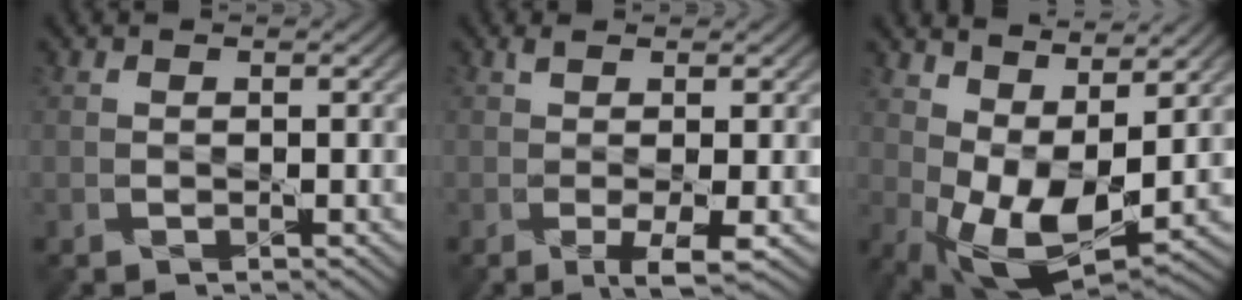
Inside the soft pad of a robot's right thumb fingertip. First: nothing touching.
{"total": 2.9, "force": [0.0, 0.2, 2.9], "torque": [-0.061, 0.000, 0.001]}
{"total": 10.0, "force": [2.7, 4.8, 8.4], "torque": [-0.168, -0.007, 0.053]}